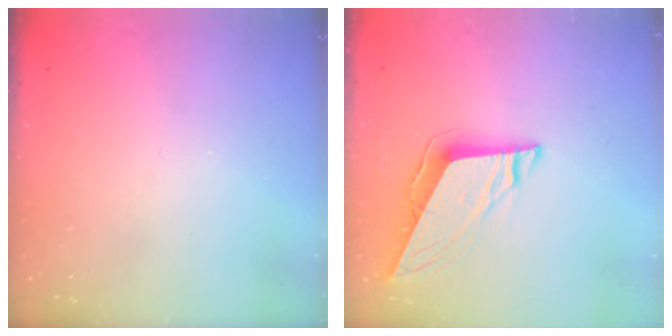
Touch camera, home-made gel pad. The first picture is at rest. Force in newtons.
{"total": 8.8, "press": 8.7, "slide": 1.4}